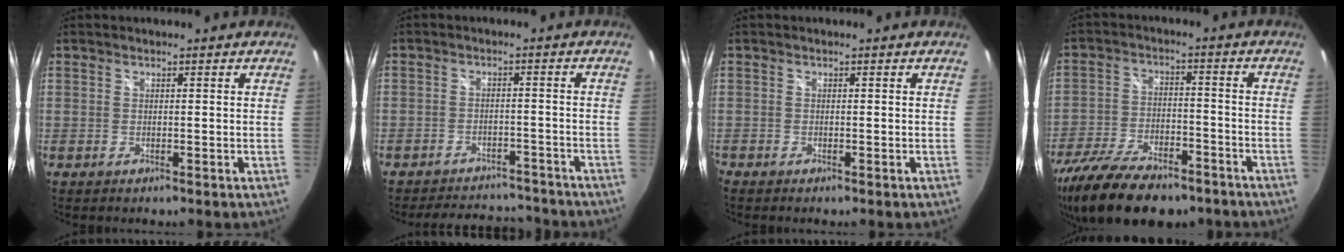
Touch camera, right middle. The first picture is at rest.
{"total": 11.8, "force": [-10.5, 4.3, 3.3], "torque": [-0.075, 0.032, -0.130]}
{"total": 0.6, "force": [-0.5, 0.2, 0.1], "torque": [-0.003, -0.004, -0.014]}
{"total": 21.7, "force": [-16.3, 8.3, 11.7], "torque": [-0.249, -0.036, -0.264]}